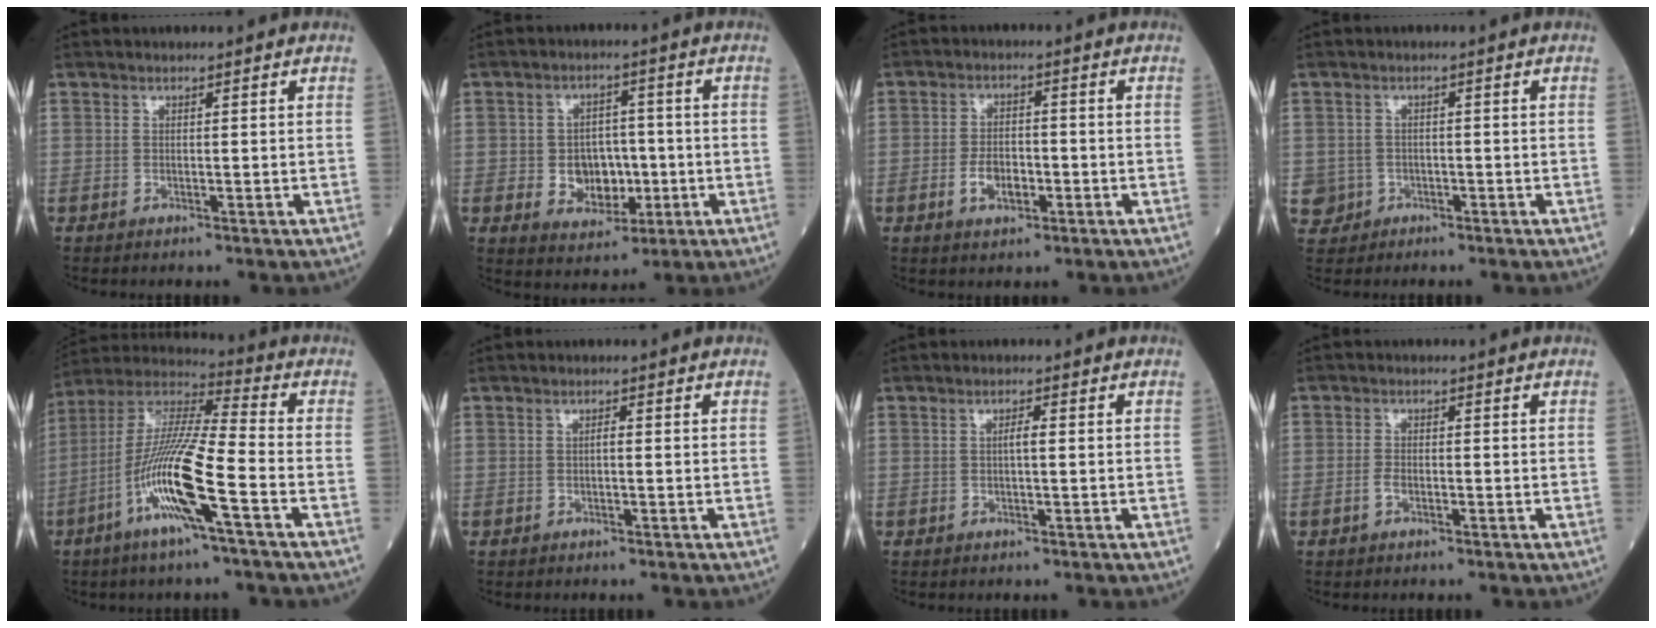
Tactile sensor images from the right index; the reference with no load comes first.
{"total": 7.0, "force": [-1.1, 5.2, 4.6], "torque": [-0.070, 0.007, -0.009]}
{"total": 4.6, "force": [-1.7, 2.4, 3.5], "torque": [-0.066, 0.002, -0.028]}
{"total": 3.0, "force": [-1.0, 2.8, -0.1], "torque": [0.007, 0.012, -0.017]}
{"total": 15.1, "force": [-5.8, 0.4, 14.0], "torque": [-0.286, -0.005, -0.118]}
{"total": 0.6, "force": [-0.1, 0.1, 0.6], "torque": [-0.011, 0.002, -0.003]}
{"total": 1.4, "force": [0.0, 0.2, 1.4], "torque": [-0.025, 0.004, -0.001]}
{"total": 1.7, "force": [-0.8, 0.9, 1.2], "torque": [-0.026, 0.003, -0.015]}